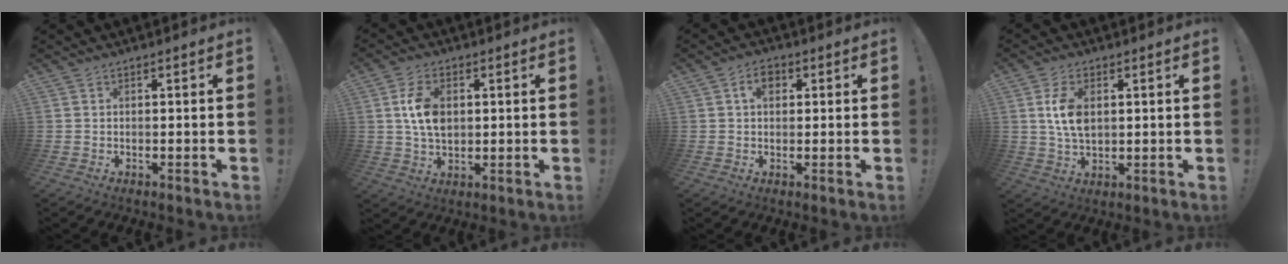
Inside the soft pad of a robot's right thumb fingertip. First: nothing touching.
{"total": 9.4, "force": [1.4, 6.2, 6.9], "torque": [-0.126, 0.007, 0.028]}
{"total": 4.7, "force": [1.4, 3.2, 3.1], "torque": [-0.048, 0.005, 0.021]}
{"total": 8.3, "force": [1.6, 5.2, 6.3], "torque": [-0.115, 0.002, 0.027]}